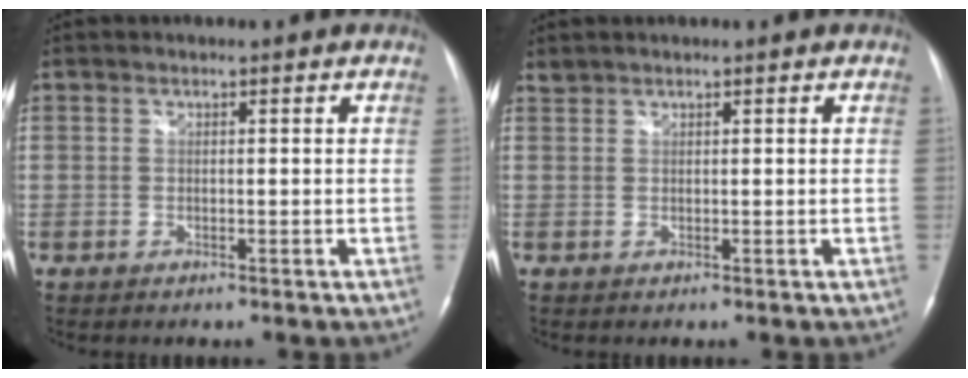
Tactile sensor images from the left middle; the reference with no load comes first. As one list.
[{"total": 0.8, "force": [0.8, 0.0, -0.1], "torque": [-0.004, 0.009, 0.021]}]